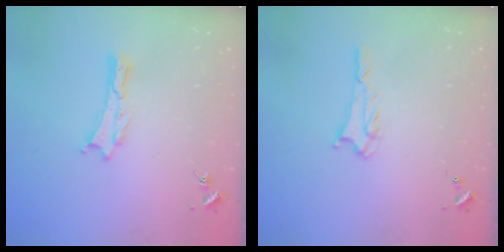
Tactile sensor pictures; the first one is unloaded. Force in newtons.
{"total": 1.6, "press": 1.6, "slide": 0.1}